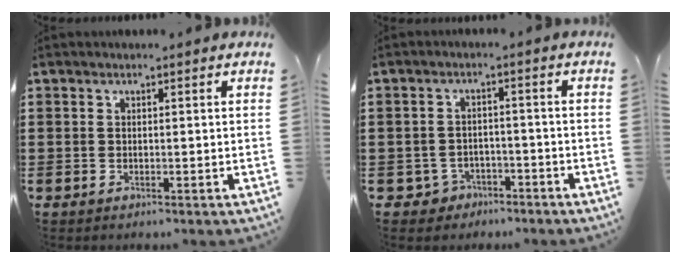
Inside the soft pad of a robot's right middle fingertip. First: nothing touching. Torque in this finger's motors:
{"motor_torque": [-0.14, 0.09, -0.02, -0.01]}